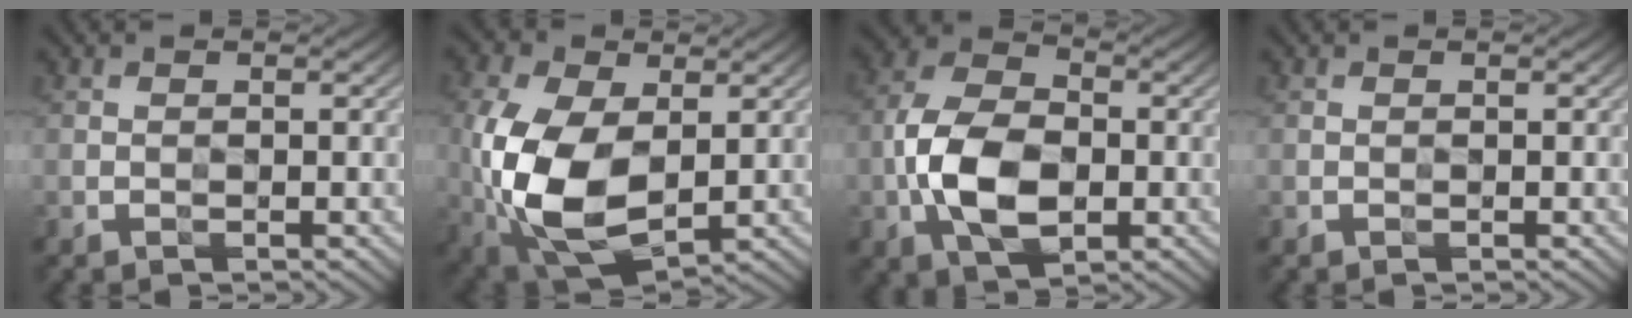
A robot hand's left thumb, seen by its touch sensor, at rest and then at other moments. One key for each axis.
{"total": 13.9, "fx": -1.0, "fy": 8.2, "fz": 11.1, "tx": -0.280, "ty": -0.012, "tz": -0.018}
{"total": 10.5, "fx": -2.3, "fy": 6.4, "fz": 8.0, "tx": -0.180, "ty": -0.001, "tz": -0.048}
{"total": 0.0}